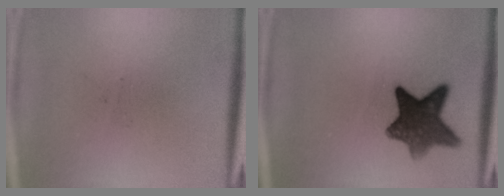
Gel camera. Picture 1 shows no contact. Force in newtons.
{"total": 9.6}